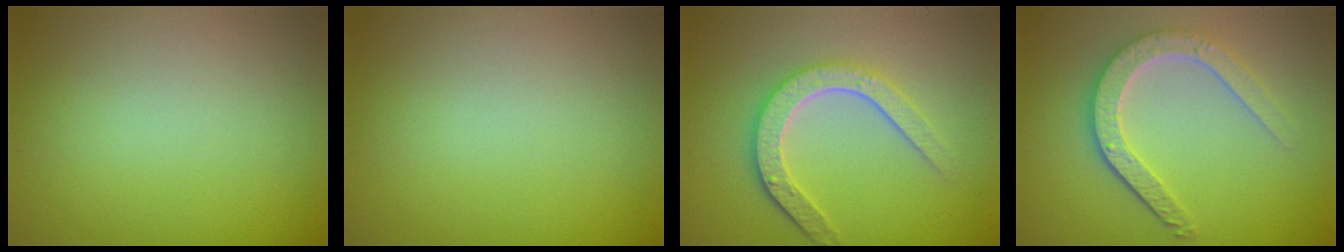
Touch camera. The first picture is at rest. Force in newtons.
{"total": 0.0}
{"total": 4.7, "press": 3.7, "slide": 3.0}
{"total": 4.8, "press": 3.7, "slide": 3.1}